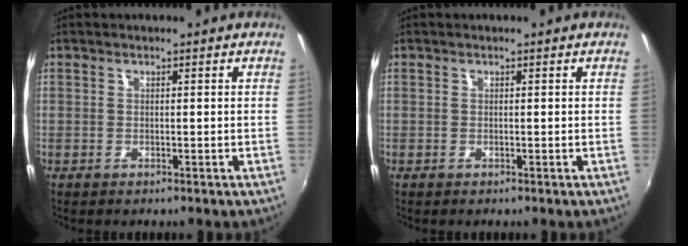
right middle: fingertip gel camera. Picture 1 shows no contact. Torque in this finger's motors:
{"motor_torque": [0.00, 0.00, 0.00, 0.00]}